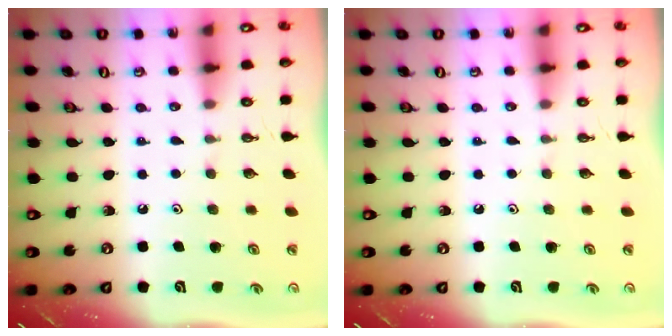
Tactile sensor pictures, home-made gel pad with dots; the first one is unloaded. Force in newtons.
{"total": 0.0}